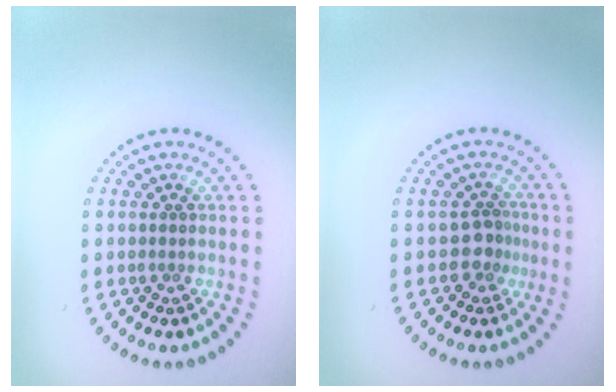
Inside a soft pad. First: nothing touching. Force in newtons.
{"total": 2.1, "press": 1.6, "slide": 1.4}